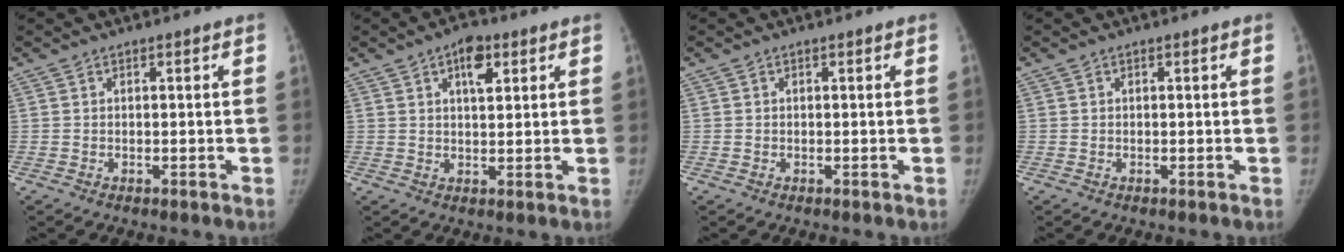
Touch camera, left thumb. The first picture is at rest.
{"total": 5.5, "force": [2.6, 2.8, 3.9], "torque": [-0.044, -0.008, 0.038]}
{"total": 0.0}
{"total": 0.0}